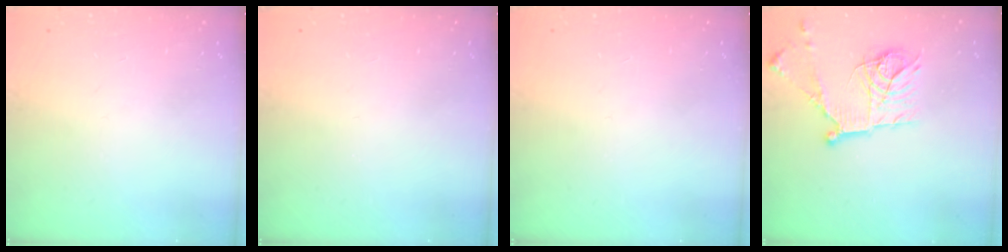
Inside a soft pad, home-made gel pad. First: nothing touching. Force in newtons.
{"total": 0.0}
{"total": 0.0}
{"total": 16.6, "press": 16.6, "slide": 1.3}